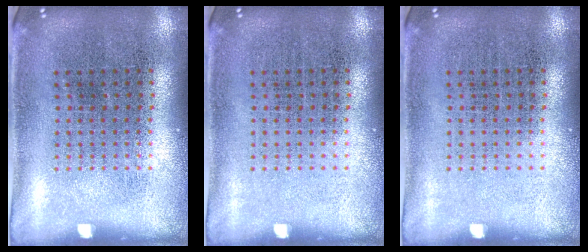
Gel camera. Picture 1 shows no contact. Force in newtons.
{"total": 0.0}
{"total": 0.0}